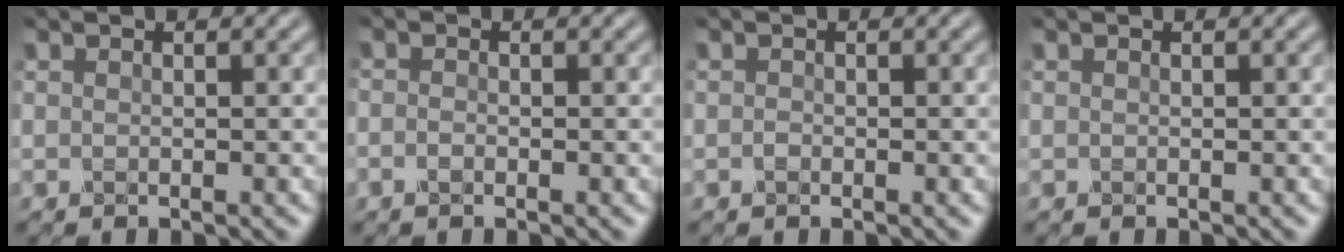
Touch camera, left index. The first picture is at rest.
{"total": 1.0, "force": [-0.9, 0.2, 0.3], "torque": [-0.006, -0.004, -0.021]}
{"total": 0.5, "force": [-0.4, 0.3, 0.2], "torque": [-0.002, -0.002, -0.011]}
{"total": 0.0}